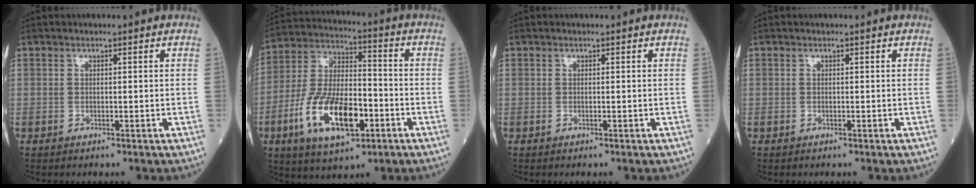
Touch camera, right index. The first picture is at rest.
{"total": 16.7, "force": [-6.3, 6.7, 13.9], "torque": [-0.287, 0.002, -0.107]}
{"total": 0.0}
{"total": 0.0}